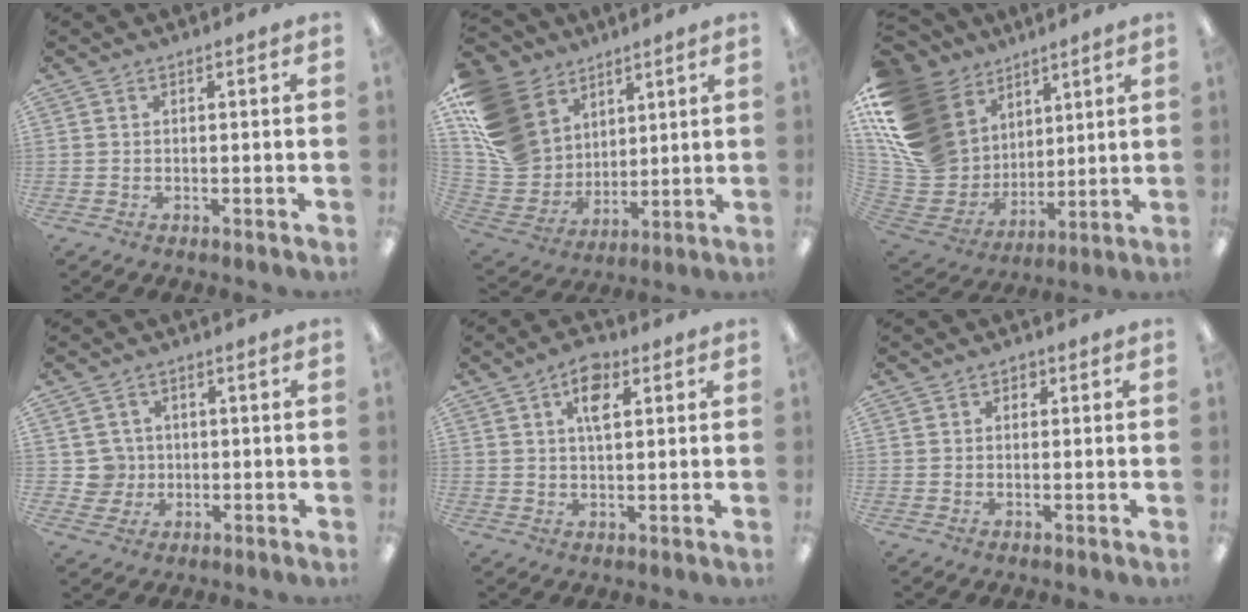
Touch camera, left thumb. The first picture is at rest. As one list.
[{"total": 17.8, "force": [8.3, 13.9, 7.4], "torque": [-0.170, -0.041, 0.164]}, {"total": 20.7, "force": [8.4, 16.5, 9.3], "torque": [-0.195, -0.057, 0.185]}, {"total": 5.2, "force": [0.7, 5.2, 0.4], "torque": [-0.008, 0.006, 0.014]}, {"total": 7.3, "force": [3.5, 3.8, 5.1], "torque": [-0.077, -0.002, 0.056]}, {"total": 1.5, "force": [0.5, 1.3, 0.3], "torque": [0.001, 0.002, 0.006]}]